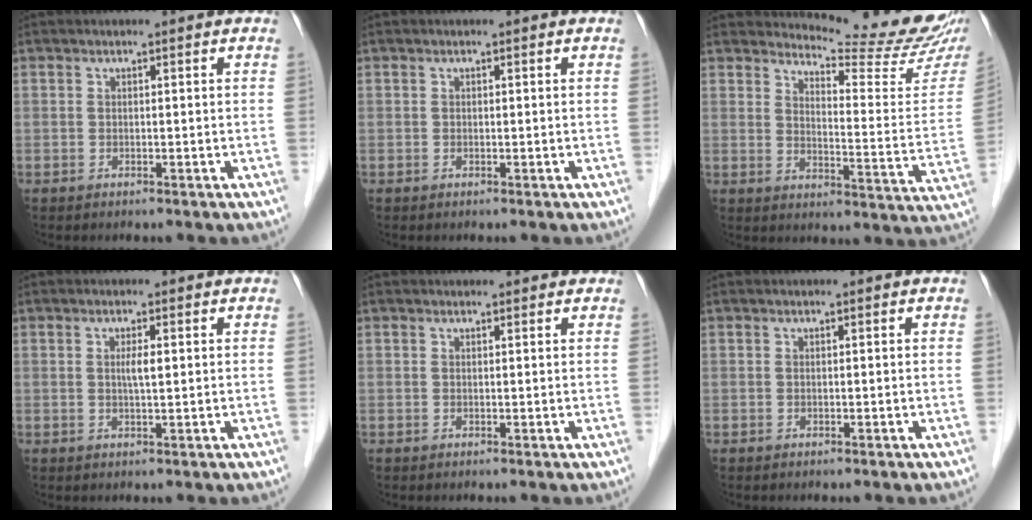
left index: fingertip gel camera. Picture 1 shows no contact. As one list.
[{"total": 0.0}, {"total": 15.6, "force": [15.0, -0.3, 4.1], "torque": [-0.061, -0.102, 0.178]}, {"total": 1.9, "force": [0.4, 0.2, 1.9], "torque": [-0.036, 0.001, 0.005]}, {"total": 1.8, "force": [1.6, 0.6, 0.3], "torque": [-0.007, 0.008, 0.014]}, {"total": 0.0}]